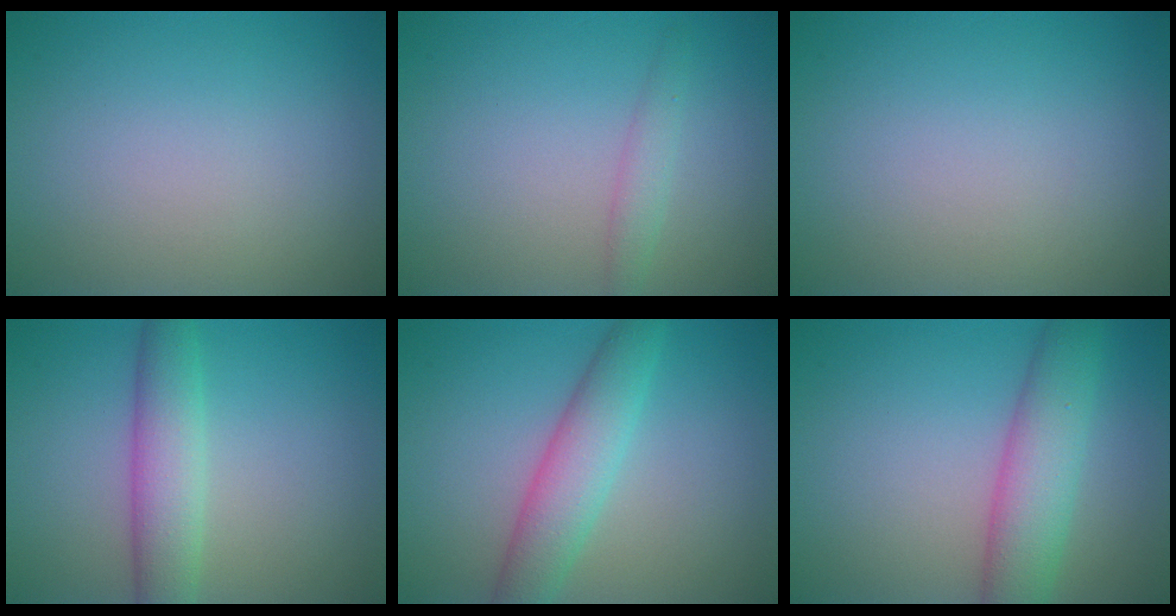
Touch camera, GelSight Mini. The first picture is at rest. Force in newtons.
{"total": 1.5, "press": 1.5, "slide": 0.0}
{"total": 0.0}
{"total": 4.3, "press": 4.3, "slide": 0.3}
{"total": 4.4, "press": 4.4, "slide": 0.2}
{"total": 5.5, "press": 5.5, "slide": 0.1}